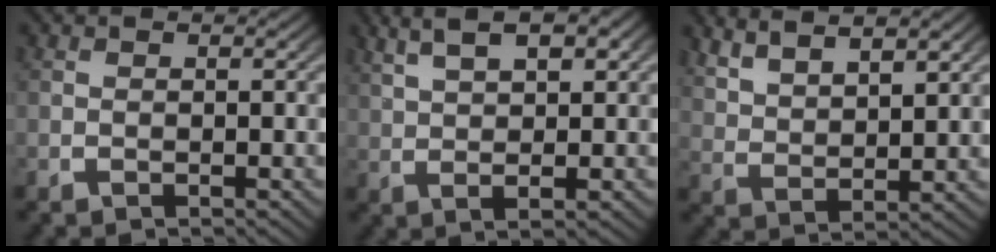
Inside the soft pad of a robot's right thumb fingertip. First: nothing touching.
{"total": 6.5, "force": [3.8, 2.2, 4.8], "torque": [-0.068, 0.017, 0.067]}
{"total": 4.9, "force": [4.1, 1.4, 2.2], "torque": [-0.042, 0.005, 0.083]}